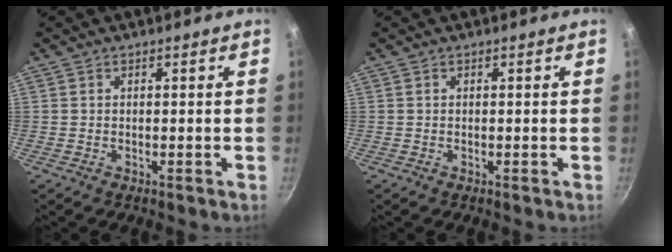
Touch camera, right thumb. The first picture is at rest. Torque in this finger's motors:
{"motor_torque": [0.00, 0.01, 0.12, 0.06, 0.02]}